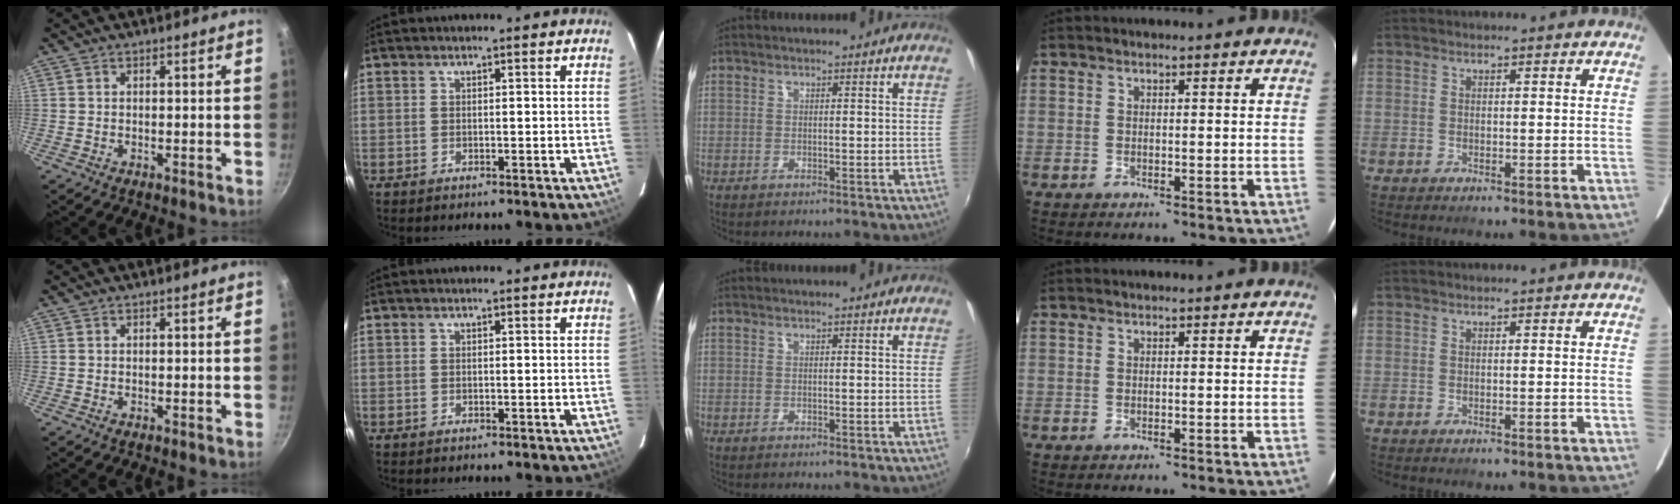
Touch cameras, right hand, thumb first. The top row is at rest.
{}